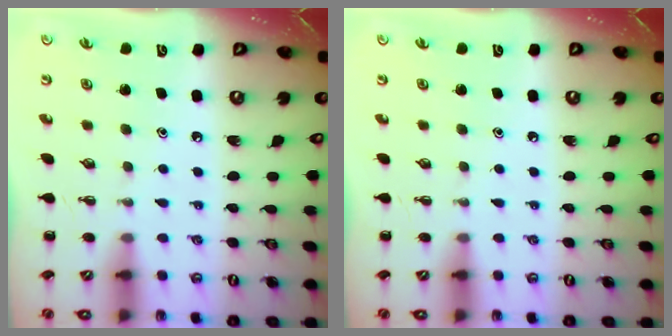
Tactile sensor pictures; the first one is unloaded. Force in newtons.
{"total": 0.0}